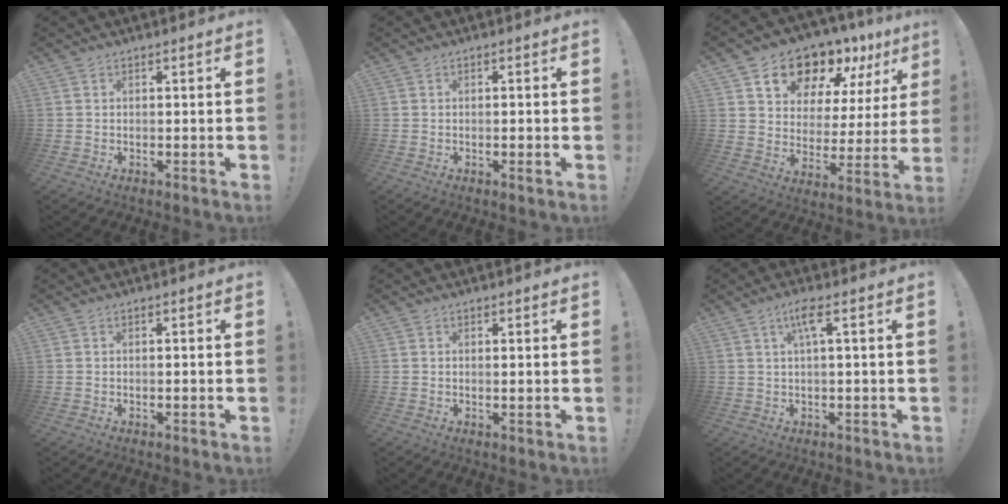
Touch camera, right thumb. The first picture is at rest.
{"total": 1.5, "force": [-0.4, 0.0, 1.5], "torque": [-0.025, -0.002, -0.007]}
{"total": 16.0, "force": [12.5, 8.2, 5.6], "torque": [-0.081, -0.099, 0.226]}
{"total": 0.6, "force": [-0.5, -0.1, 0.3], "torque": [-0.014, 0.001, -0.007]}
{"total": 0.7, "force": [0.3, -0.1, 0.6], "torque": [-0.006, -0.003, 0.004]}
{"total": 4.8, "force": [1.4, 0.2, 4.5], "torque": [-0.084, 0.002, 0.017]}